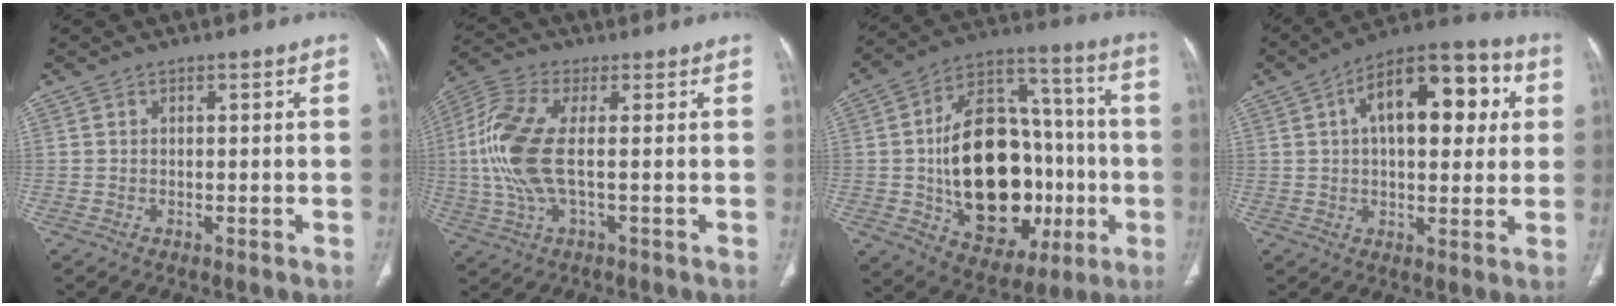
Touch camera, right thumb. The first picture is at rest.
{"total": 12.2, "force": [0.1, 4.4, 11.4], "torque": [-0.284, 0.010, -0.003]}
{"total": 29.6, "force": [-4.1, 18.8, 22.5], "torque": [-0.332, 0.029, -0.041]}
{"total": 19.1, "force": [4.9, 9.6, 15.7], "torque": [-0.191, 0.022, 0.063]}